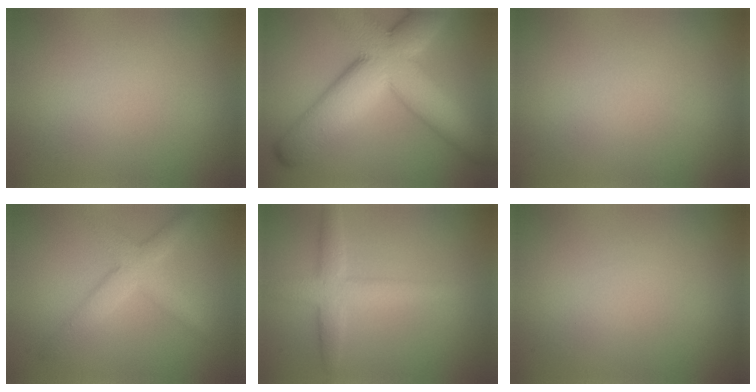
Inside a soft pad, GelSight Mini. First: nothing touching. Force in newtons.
{"total": 12.2, "press": 12.2, "slide": 0.9}
{"total": 0.0}
{"total": 3.6, "press": 3.6, "slide": 0.2}
{"total": 3.8, "press": 3.8, "slide": 0.2}
{"total": 0.0}